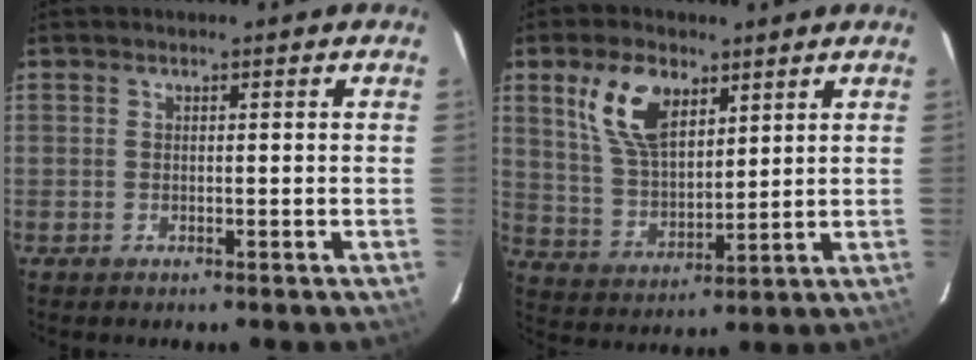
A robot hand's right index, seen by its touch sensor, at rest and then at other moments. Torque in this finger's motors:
{"motor_torque": [0.74, 0.52, 0.29, 0.14]}